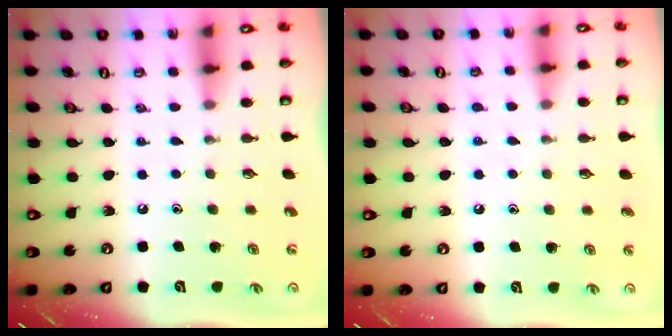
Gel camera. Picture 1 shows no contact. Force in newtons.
{"total": 4.1, "press": 4.0, "slide": 0.5}